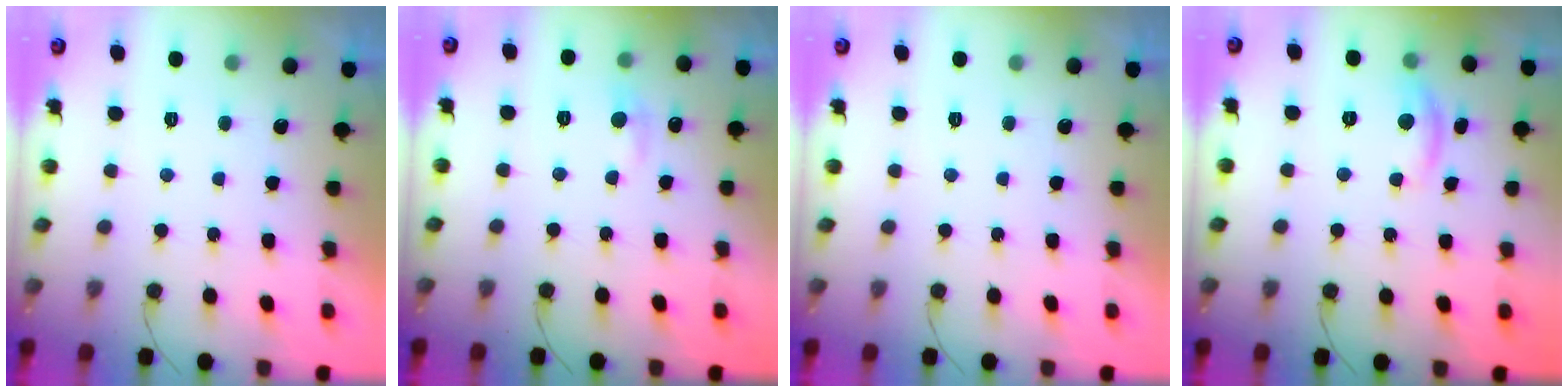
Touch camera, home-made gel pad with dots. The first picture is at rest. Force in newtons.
{"total": 7.2, "press": 7.1, "slide": 0.8}
{"total": 0.0}
{"total": 6.8, "press": 6.8, "slide": 0.2}